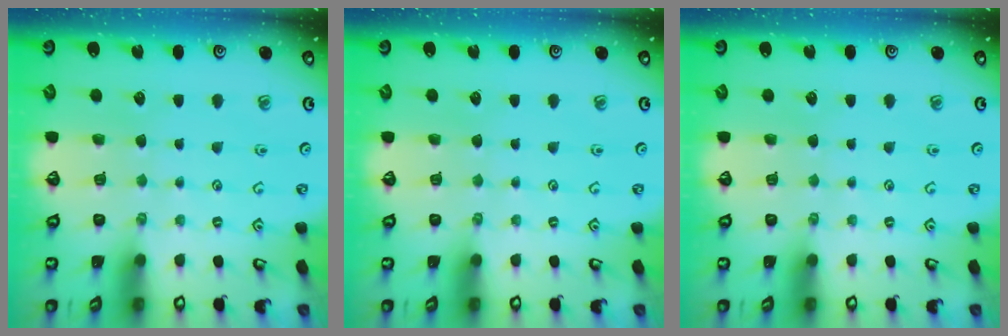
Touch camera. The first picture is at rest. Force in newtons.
{"total": 0.0}
{"total": 0.0}